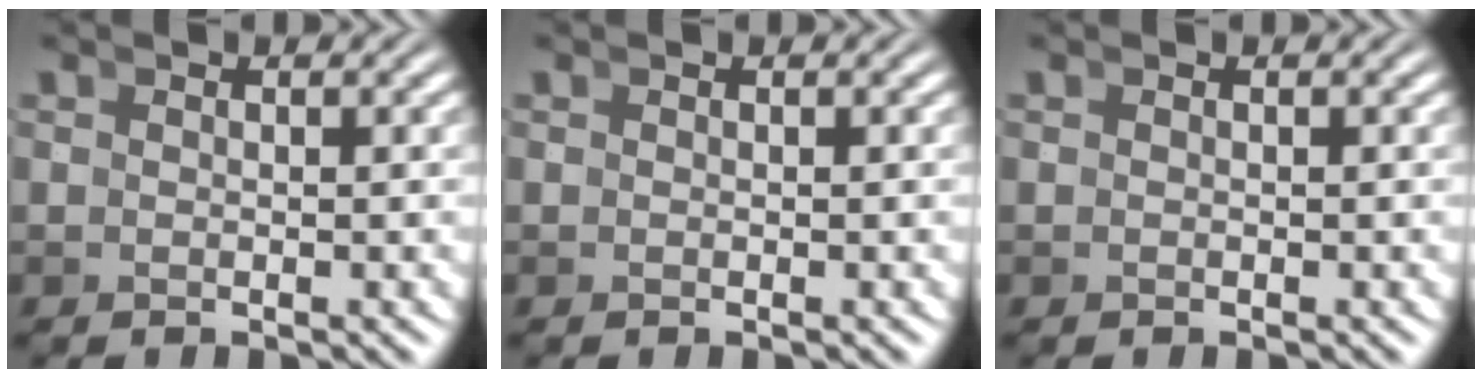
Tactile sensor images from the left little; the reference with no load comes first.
{"total": 0.0}
{"total": 0.0}